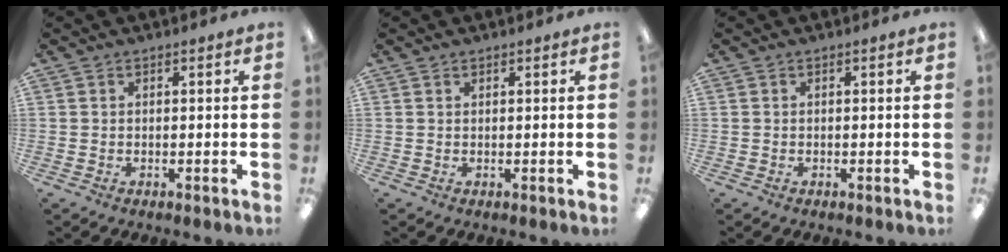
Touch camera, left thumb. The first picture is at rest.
{"total": 0.6, "force": [0.5, 0.3, 0.1], "torque": [-0.003, 0.000, 0.010]}
{"total": 0.0}